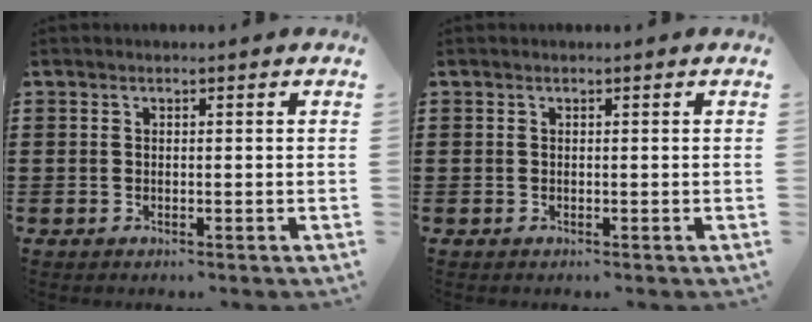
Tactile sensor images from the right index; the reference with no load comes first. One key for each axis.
{"total": 0.0}